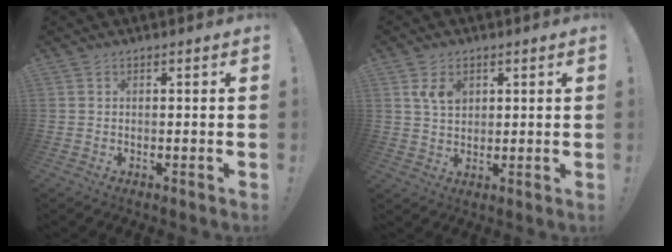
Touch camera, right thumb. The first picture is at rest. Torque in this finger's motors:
{"motor_torque": [0.50, 0.83, 0.31, 0.21, 0.01]}